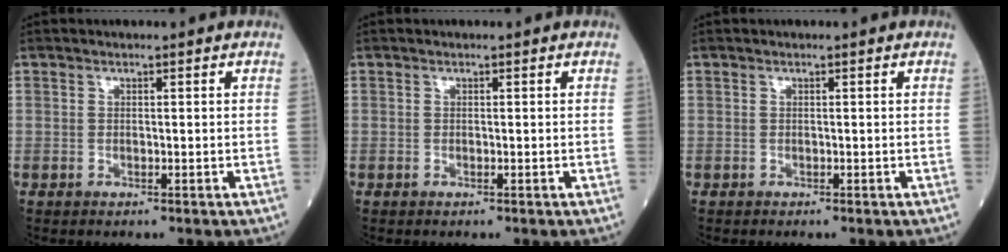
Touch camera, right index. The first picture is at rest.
{"total": 0.0}
{"total": 0.0}